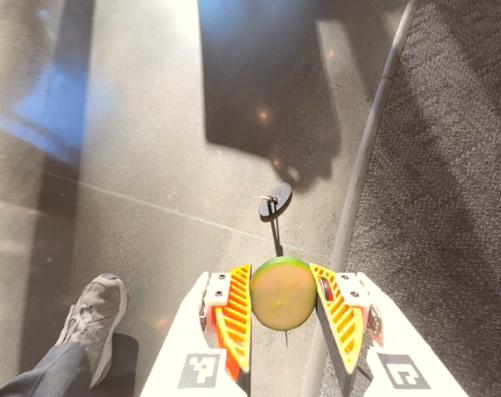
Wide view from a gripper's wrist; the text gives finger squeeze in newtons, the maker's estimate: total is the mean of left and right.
{"total": 10.7, "left": 10.8, "right": 10.5}